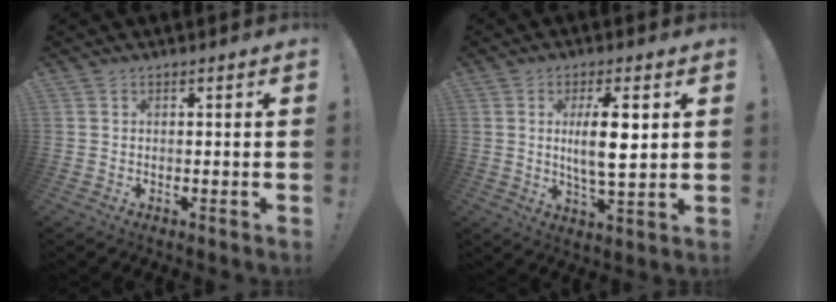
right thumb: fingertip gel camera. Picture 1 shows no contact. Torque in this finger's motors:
{"motor_torque": [-0.23, 1.02, 1.19, 0.06, 0.22]}